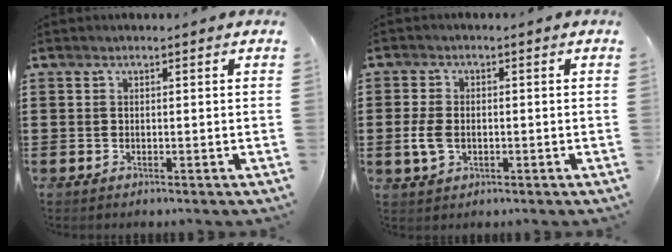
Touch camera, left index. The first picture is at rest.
{"total": 3.9, "force": [-0.6, 2.4, 3.0], "torque": [-0.077, -0.003, -0.016]}